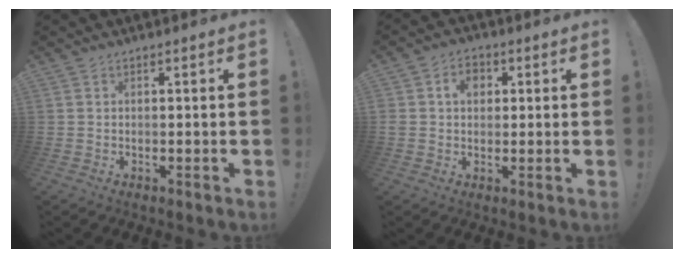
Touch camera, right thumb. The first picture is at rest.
{"total": 6.5, "force": [1.6, 5.2, 3.6], "torque": [-0.049, 0.002, 0.028]}